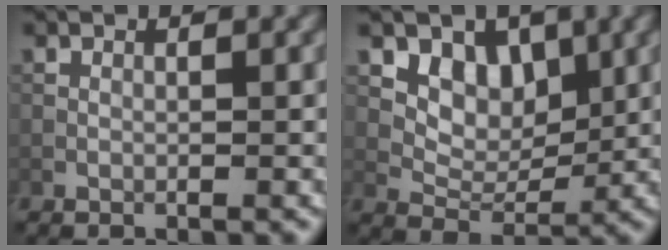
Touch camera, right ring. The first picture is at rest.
{"total": 4.9, "force": [2.0, 3.7, 2.4], "torque": [-0.040, -0.026, 0.051]}